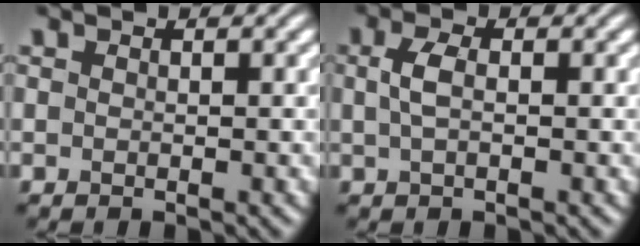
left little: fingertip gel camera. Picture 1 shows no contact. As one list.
[{"total": 2.0, "force": [0.2, 1.0, 1.7], "torque": [-0.044, 0.003, 0.000]}]